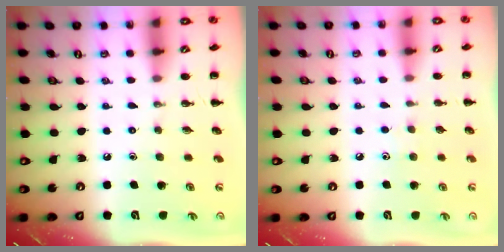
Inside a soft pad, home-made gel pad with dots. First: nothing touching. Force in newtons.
{"total": 3.7, "press": 3.6, "slide": 1.2}